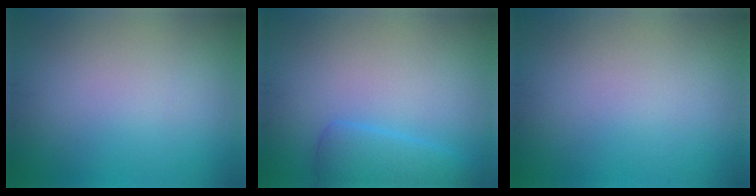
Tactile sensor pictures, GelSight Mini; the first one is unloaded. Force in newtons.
{"total": 2.6, "press": 2.6, "slide": 0.2}
{"total": 0.0}